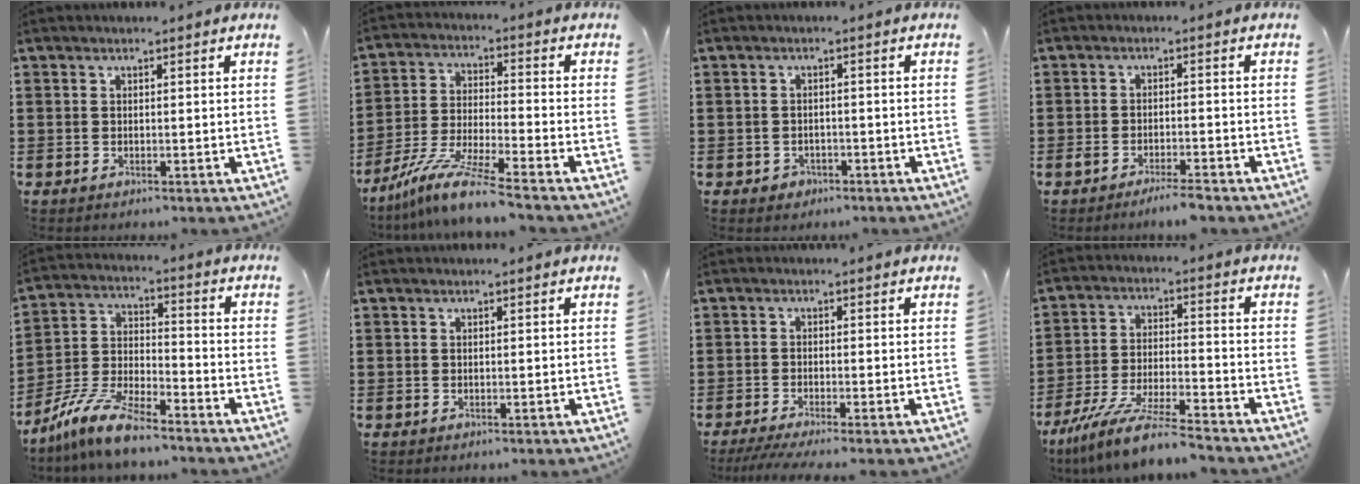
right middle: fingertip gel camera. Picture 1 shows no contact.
{"total": 9.2, "force": [-7.8, -0.2, 4.9], "torque": [-0.106, -0.008, -0.156]}
{"total": 1.3, "force": [-1.0, 0.9, 0.2], "torque": [-0.008, 0.002, -0.023]}
{"total": 2.8, "force": [-2.4, 0.2, 1.4], "torque": [-0.023, 0.006, -0.045]}
{"total": 9.9, "force": [-8.4, 1.7, 5.0], "torque": [-0.118, 0.010, -0.170]}
{"total": 0.0}
{"total": 2.2, "force": [-1.7, -0.1, 1.4], "torque": [-0.030, -0.004, -0.034]}
{"total": 9.5, "force": [-8.6, -0.3, 4.2], "torque": [-0.086, -0.003, -0.171]}